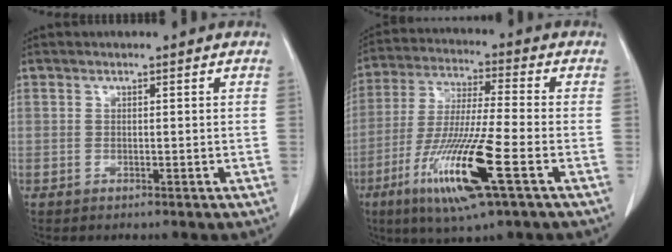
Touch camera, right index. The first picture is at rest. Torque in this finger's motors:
{"motor_torque": [1.76, -0.38, 0.89, 0.15]}